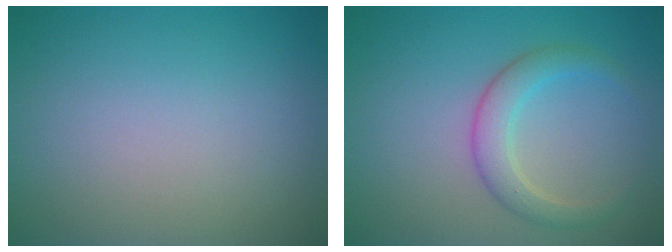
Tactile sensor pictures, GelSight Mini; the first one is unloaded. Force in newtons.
{"total": 2.9, "press": 2.9, "slide": 0.3}